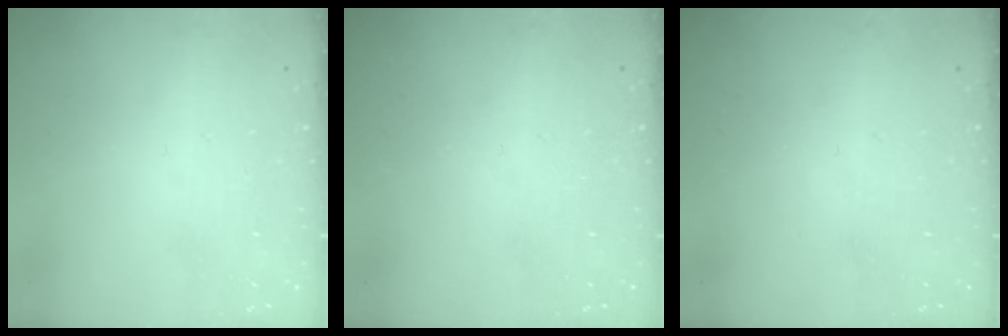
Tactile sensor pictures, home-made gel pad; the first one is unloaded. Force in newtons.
{"total": 0.0}
{"total": 0.0}